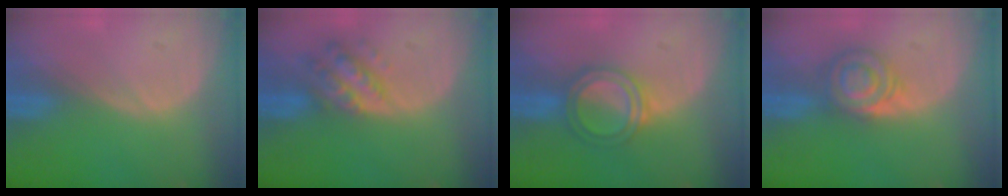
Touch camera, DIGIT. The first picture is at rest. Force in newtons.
{"total": 6.4, "press": 5.8, "slide": 2.7}
{"total": 5.3, "press": 5.2, "slide": 1.3}
{"total": 5.9, "press": 5.9, "slide": 0.6}